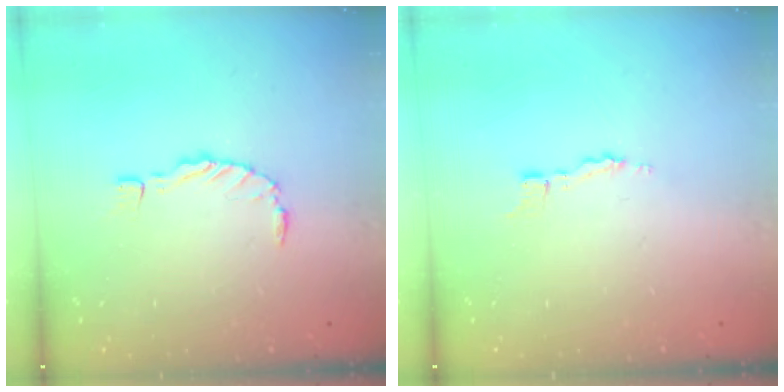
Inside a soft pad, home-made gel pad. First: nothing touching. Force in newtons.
{"total": 2.9, "press": 2.9, "slide": 0.3}